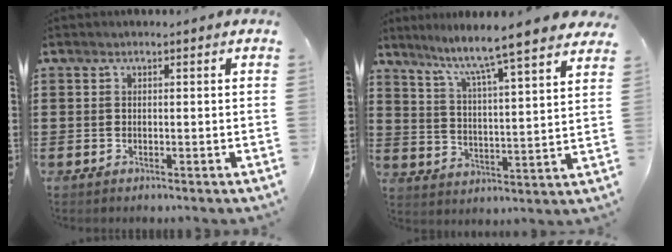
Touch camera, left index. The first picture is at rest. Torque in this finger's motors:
{"motor_torque": [1.09, -1.05, 0.81, 0.21]}